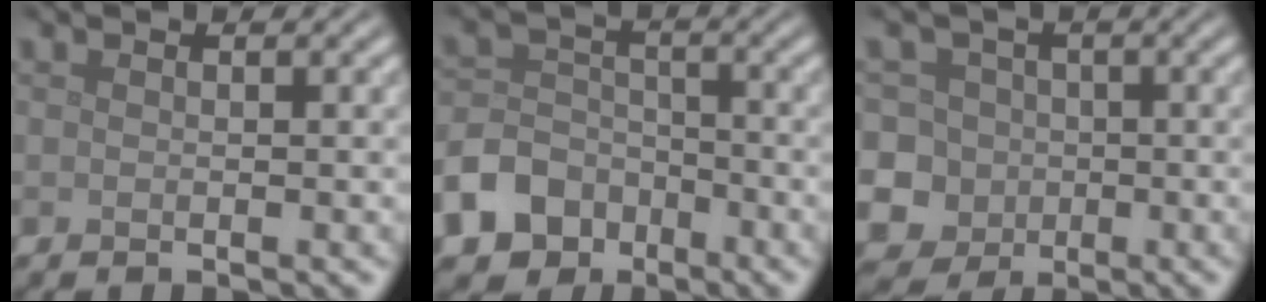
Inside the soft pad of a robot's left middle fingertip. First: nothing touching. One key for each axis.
{"total": 8.4, "fx": -5.1, "fy": 6.3, "fz": 2.1, "tx": -0.029, "ty": -0.023, "tz": -0.108}
{"total": 8.3, "fx": -1.1, "fy": 7.8, "fz": 2.6, "tx": -0.054, "ty": 0.026, "tz": -0.058}